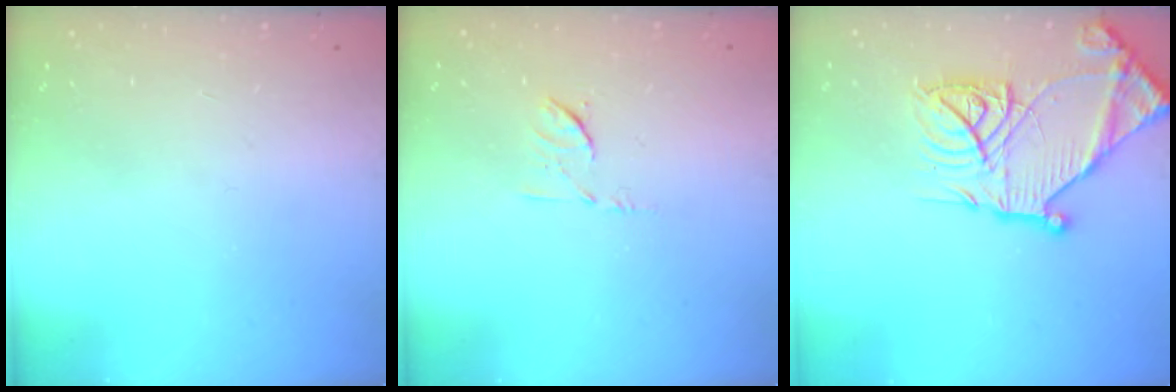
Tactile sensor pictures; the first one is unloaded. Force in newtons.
{"total": 6.6, "press": 6.5, "slide": 1.1}
{"total": 22.8, "press": 22.6, "slide": 2.3}